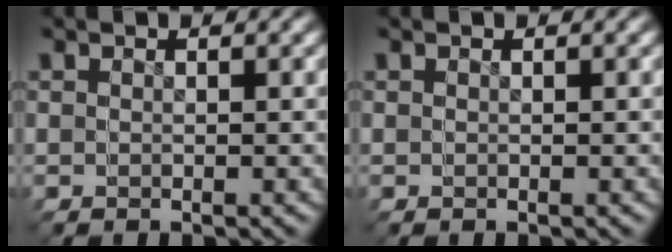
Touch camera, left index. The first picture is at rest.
{"total": 0.0}